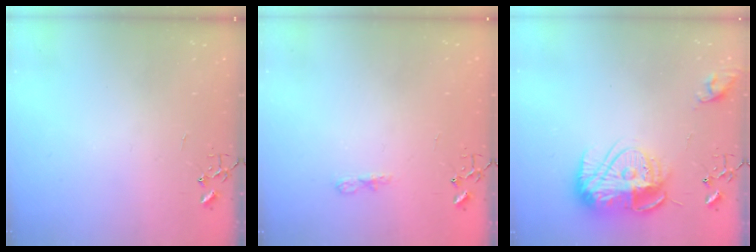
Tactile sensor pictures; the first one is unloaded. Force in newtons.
{"total": 5.1, "press": 5.1, "slide": 0.6}
{"total": 17.2, "press": 17.1, "slide": 1.7}